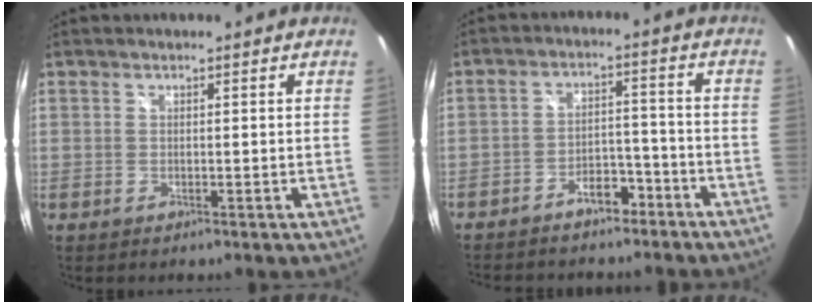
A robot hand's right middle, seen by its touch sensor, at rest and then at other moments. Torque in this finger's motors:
{"motor_torque": [1.00, -1.14, 0.10, 0.04]}